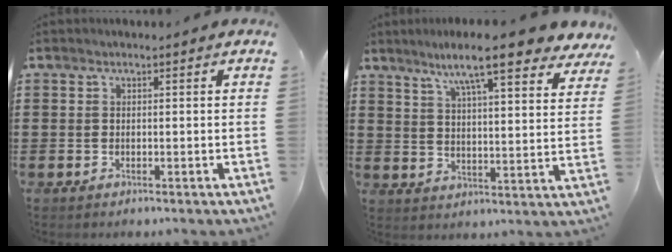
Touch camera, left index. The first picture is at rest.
{"total": 10.5, "force": [8.3, 0.9, 6.3], "torque": [-0.124, -0.033, 0.135]}